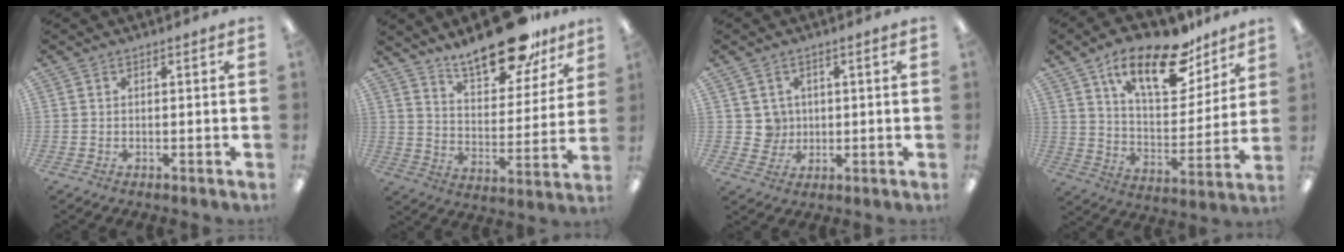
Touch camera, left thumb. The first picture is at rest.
{"total": 17.9, "force": [14.7, 6.1, 8.2], "torque": [-0.121, -0.099, 0.252]}
{"total": 4.2, "force": [1.3, 4.0, -0.1], "torque": [0.002, 0.001, 0.021]}
{"total": 20.2, "force": [13.2, 8.6, 12.6], "torque": [-0.194, -0.075, 0.221]}